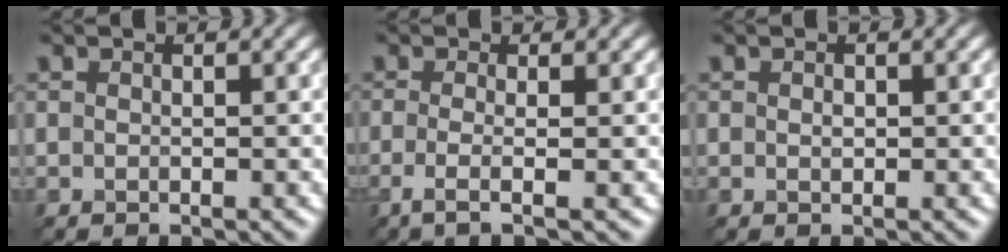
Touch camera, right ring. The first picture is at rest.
{"total": 1.7, "force": [-1.2, -0.4, 1.2], "torque": [-0.054, -0.012, -0.006]}
{"total": 1.3, "force": [-0.4, -1.0, -0.8], "torque": [-0.015, -0.006, 0.017]}